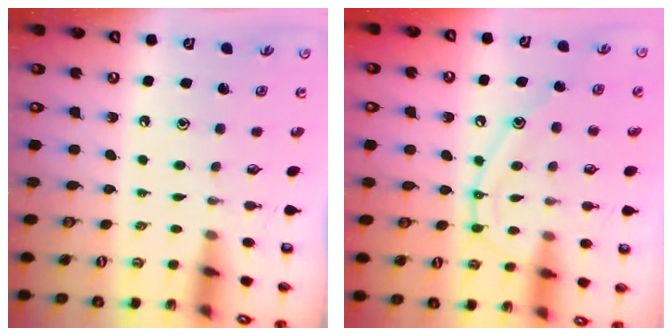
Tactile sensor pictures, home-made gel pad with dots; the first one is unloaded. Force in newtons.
{"total": 12.8, "press": 12.8, "slide": 1.3}